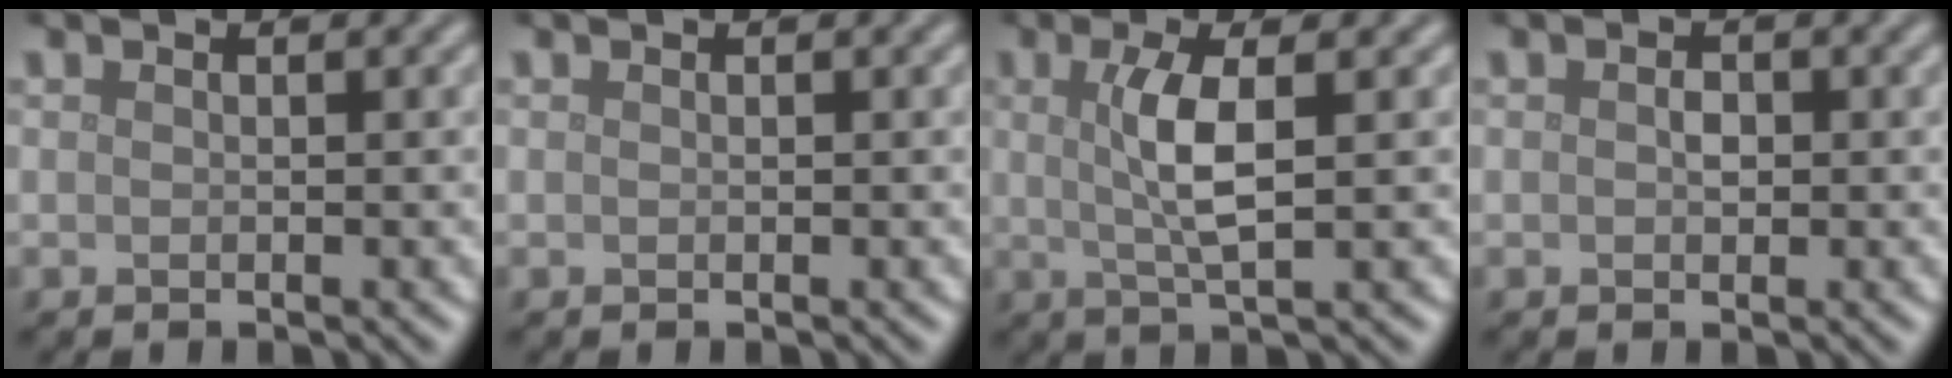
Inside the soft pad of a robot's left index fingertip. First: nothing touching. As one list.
[{"total": 0.0}, {"total": 3.9, "force": [0.6, 0.8, 3.8], "torque": [-0.079, 0.000, 0.011]}, {"total": 1.0, "force": [0.0, 0.6, 0.7], "torque": [-0.012, 0.000, -0.002]}]